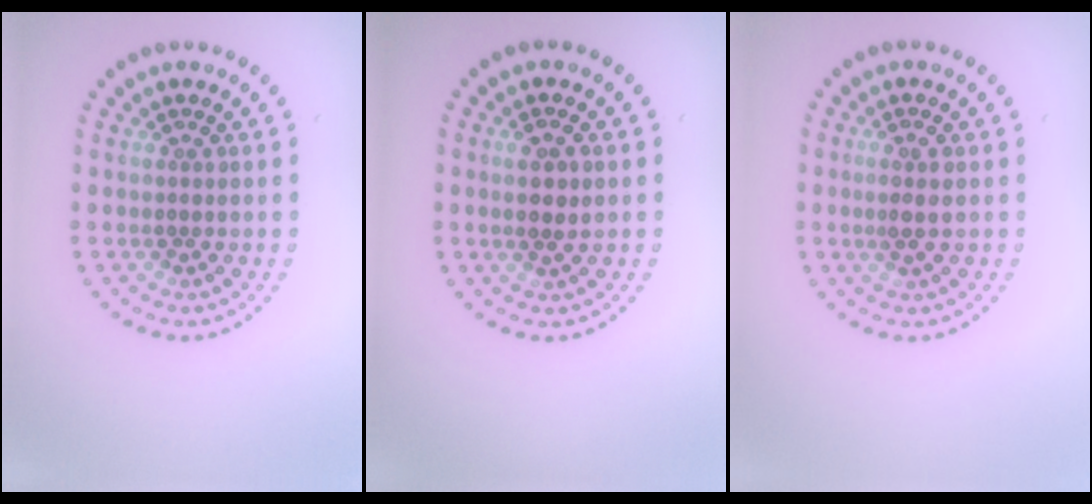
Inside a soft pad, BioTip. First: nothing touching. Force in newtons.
{"total": 1.6, "press": 1.5, "slide": 0.5}
{"total": 1.7, "press": 1.6, "slide": 0.7}